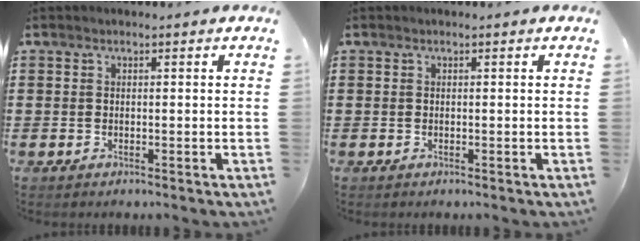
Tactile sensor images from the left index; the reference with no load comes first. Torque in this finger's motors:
{"motor_torque": [-0.03, -0.02, 0.00, 0.01]}